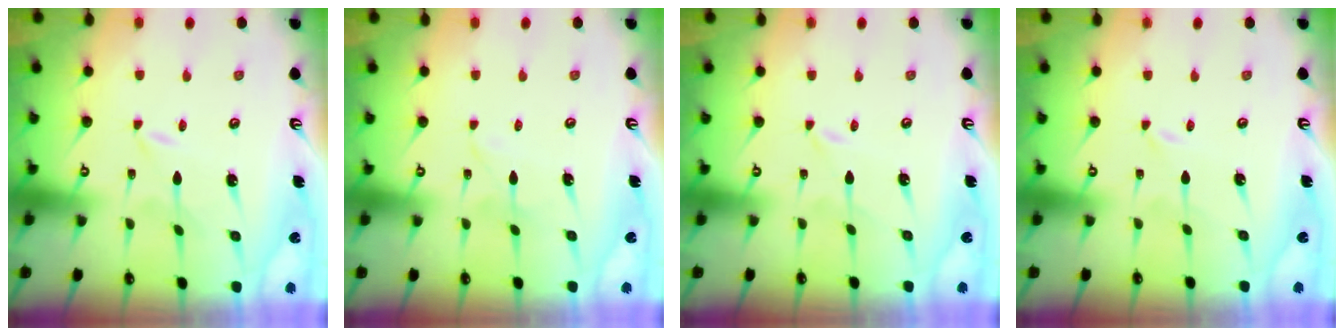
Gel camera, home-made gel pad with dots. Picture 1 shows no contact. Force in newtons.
{"total": 2.4, "press": 2.4, "slide": 0.3}
{"total": 0.0}
{"total": 0.0}